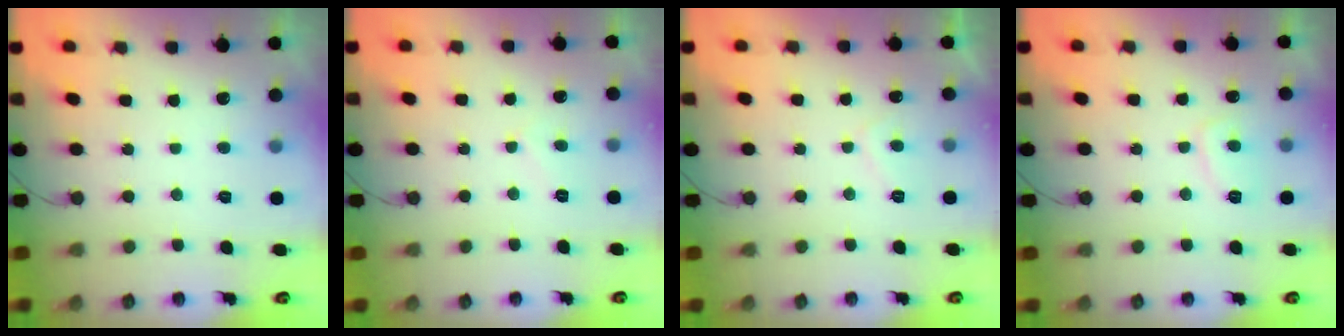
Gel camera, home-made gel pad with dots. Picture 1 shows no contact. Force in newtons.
{"total": 2.8, "press": 2.8, "slide": 0.3}
{"total": 2.8, "press": 2.7, "slide": 0.9}
{"total": 4.5, "press": 4.4, "slide": 0.9}